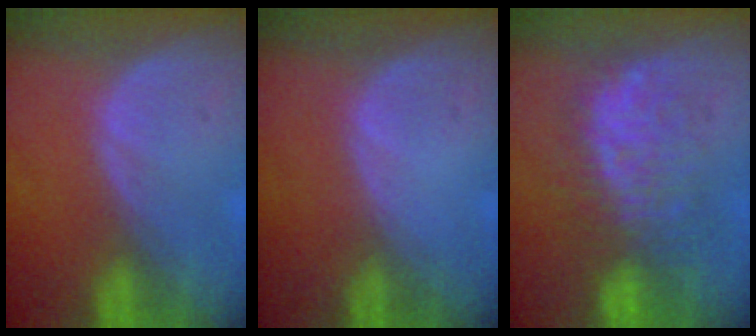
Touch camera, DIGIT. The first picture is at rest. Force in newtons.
{"total": 0.0}
{"total": 8.1, "press": 8.1, "slide": 0.2}